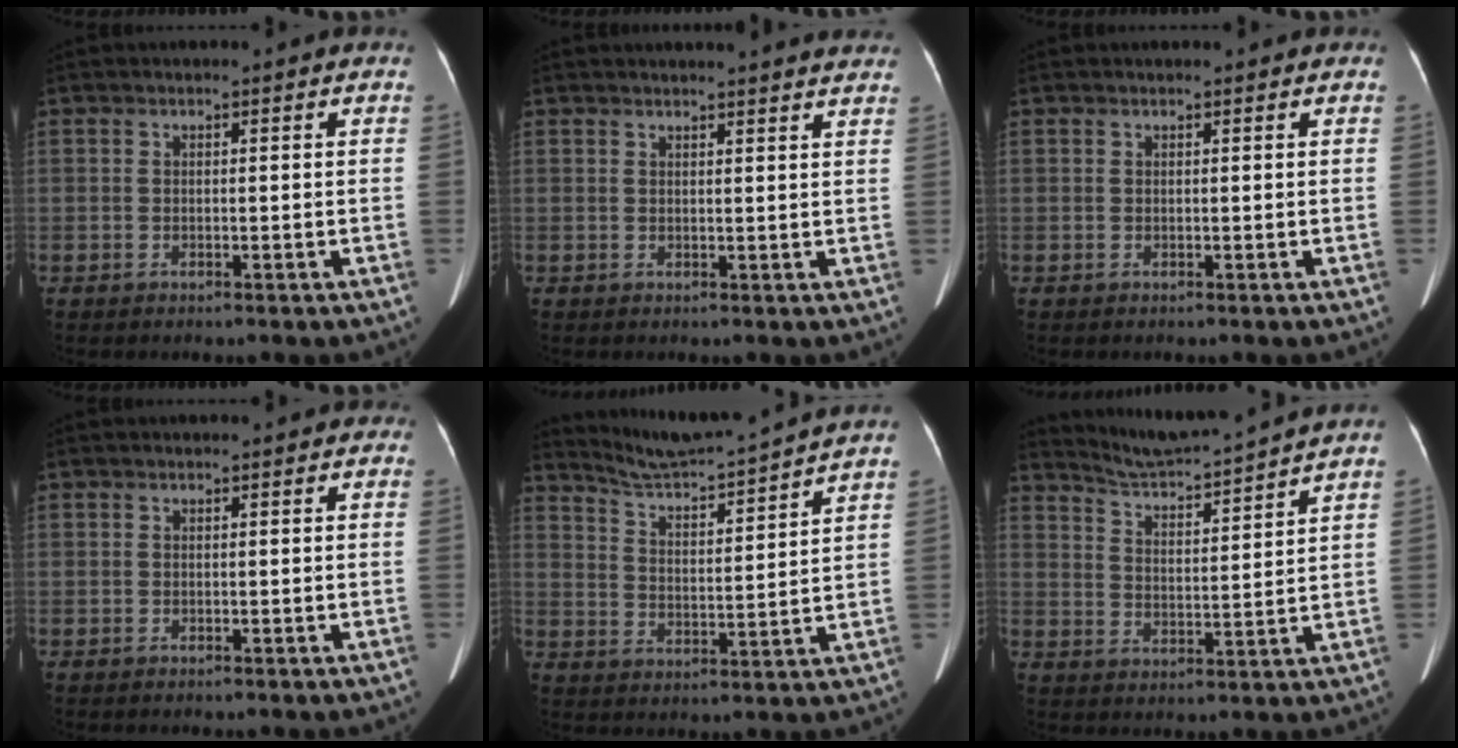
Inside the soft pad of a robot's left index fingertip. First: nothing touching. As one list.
[{"total": 11.2, "force": [10.8, 0.7, 3.0], "torque": [-0.024, 0.002, 0.107]}, {"total": 1.5, "force": [1.3, 0.5, 0.6], "torque": [-0.009, 0.020, 0.015]}, {"total": 2.0, "force": [1.6, 1.0, 0.8], "torque": [-0.001, 0.020, 0.011]}, {"total": 13.2, "force": [12.6, -1.6, 3.6], "torque": [-0.072, -0.003, 0.195]}, {"total": 10.9, "force": [10.5, -1.4, 2.7], "torque": [-0.057, 0.003, 0.170]}]